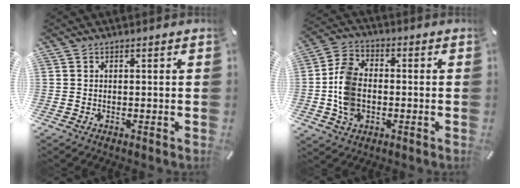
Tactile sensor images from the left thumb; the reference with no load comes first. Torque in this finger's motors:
{"motor_torque": [0.45, 0.39, 1.02, 0.10, 0.36]}